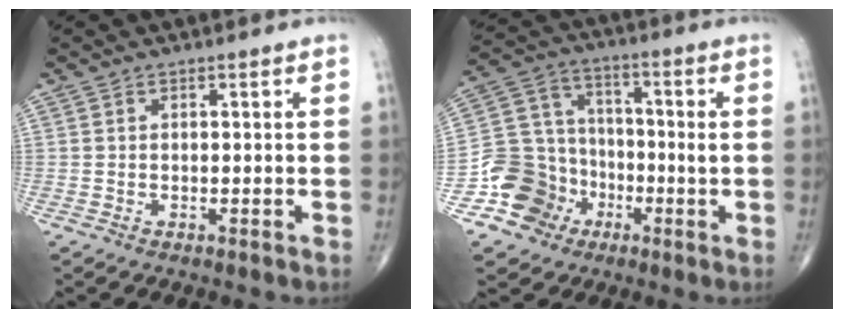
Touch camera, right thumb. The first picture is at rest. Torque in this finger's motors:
{"motor_torque": [2.24, 2.78, 0.12, -0.19, 0.03]}